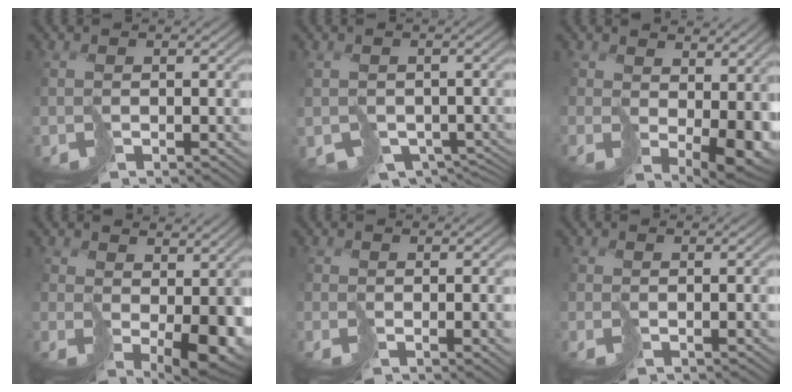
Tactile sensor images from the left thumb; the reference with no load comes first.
{"total": 5.8, "force": [-1.9, 4.5, 3.0], "torque": [-0.051, -0.027, -0.003]}
{"total": 6.6, "force": [1.6, 4.3, 4.7], "torque": [-0.090, -0.034, 0.057]}
{"total": 6.5, "force": [1.0, 4.3, 4.7], "torque": [-0.082, -0.035, 0.042]}
{"total": 1.3, "force": [-0.5, 0.5, 1.1], "torque": [-0.005, -0.009, 0.002]}
{"total": 0.7, "force": [-0.1, -0.4, -0.5], "torque": [0.016, -0.002, 0.001]}